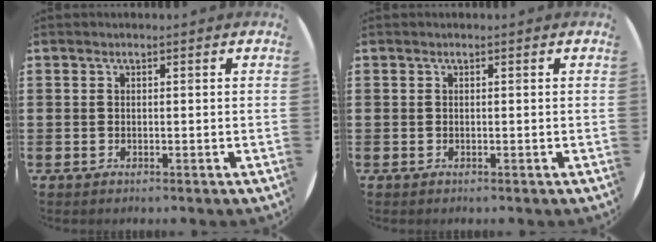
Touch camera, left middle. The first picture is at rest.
{"total": 0.0}